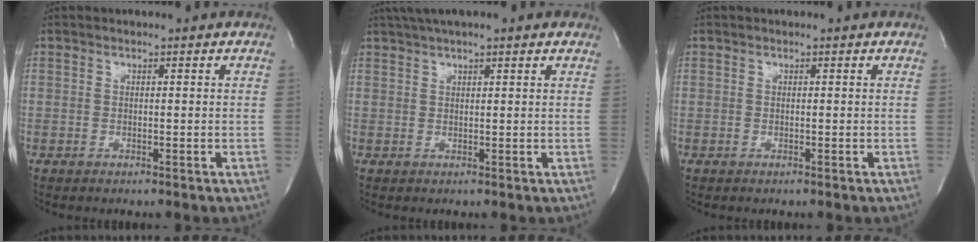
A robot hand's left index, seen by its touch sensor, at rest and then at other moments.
{"total": 7.9, "force": [6.1, 1.0, 4.9], "torque": [-0.083, 0.038, 0.087]}
{"total": 0.0}